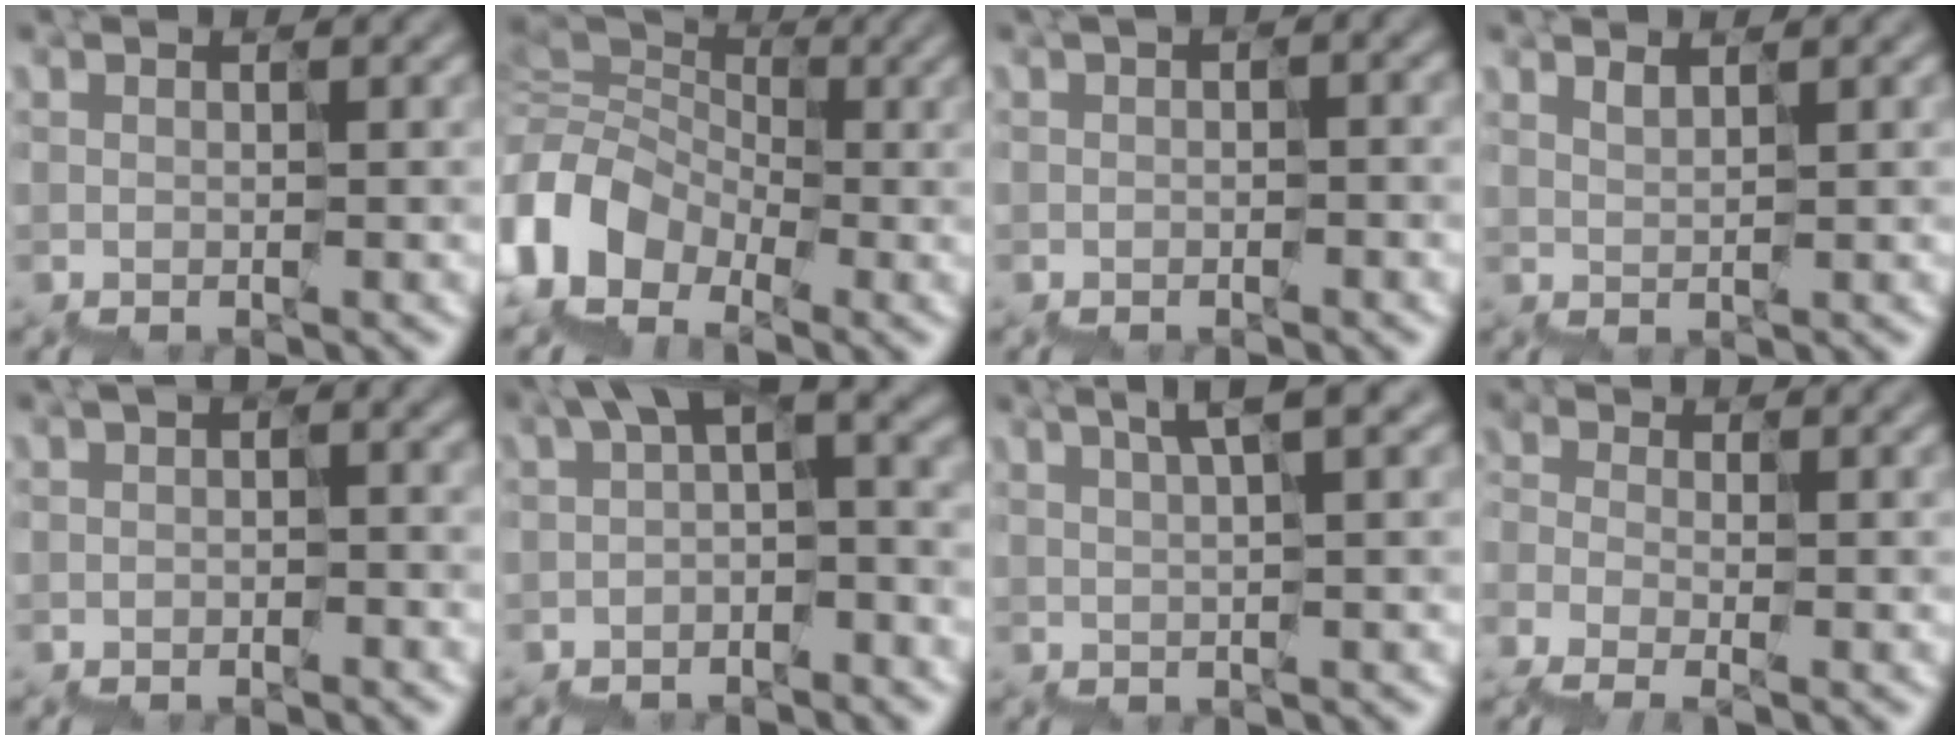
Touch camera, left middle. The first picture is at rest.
{"total": 5.7, "force": [-4.2, 3.7, 0.7], "torque": [-0.038, -0.003, -0.106]}
{"total": 1.3, "force": [-0.2, 0.7, 1.0], "torque": [-0.011, 0.009, -0.008]}
{"total": 0.6, "force": [0.4, -0.2, -0.4], "torque": [-0.007, 0.002, 0.012]}
{"total": 1.5, "force": [-0.8, 0.8, 1.0], "torque": [-0.009, 0.003, -0.015]}
{"total": 5.2, "force": [0.3, 2.5, 4.6], "torque": [-0.081, 0.003, -0.001]}
{"total": 2.4, "force": [1.5, 0.0, 1.9], "torque": [-0.037, 0.012, 0.026]}
{"total": 2.1, "force": [-2.1, -0.1, 0.0], "torque": [0.021, -0.007, -0.044]}